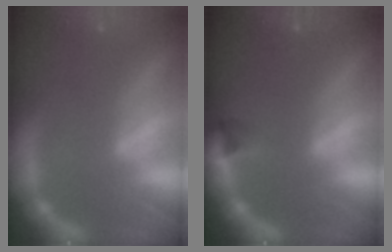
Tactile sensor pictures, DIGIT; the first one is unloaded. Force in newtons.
{"total": 1.4}